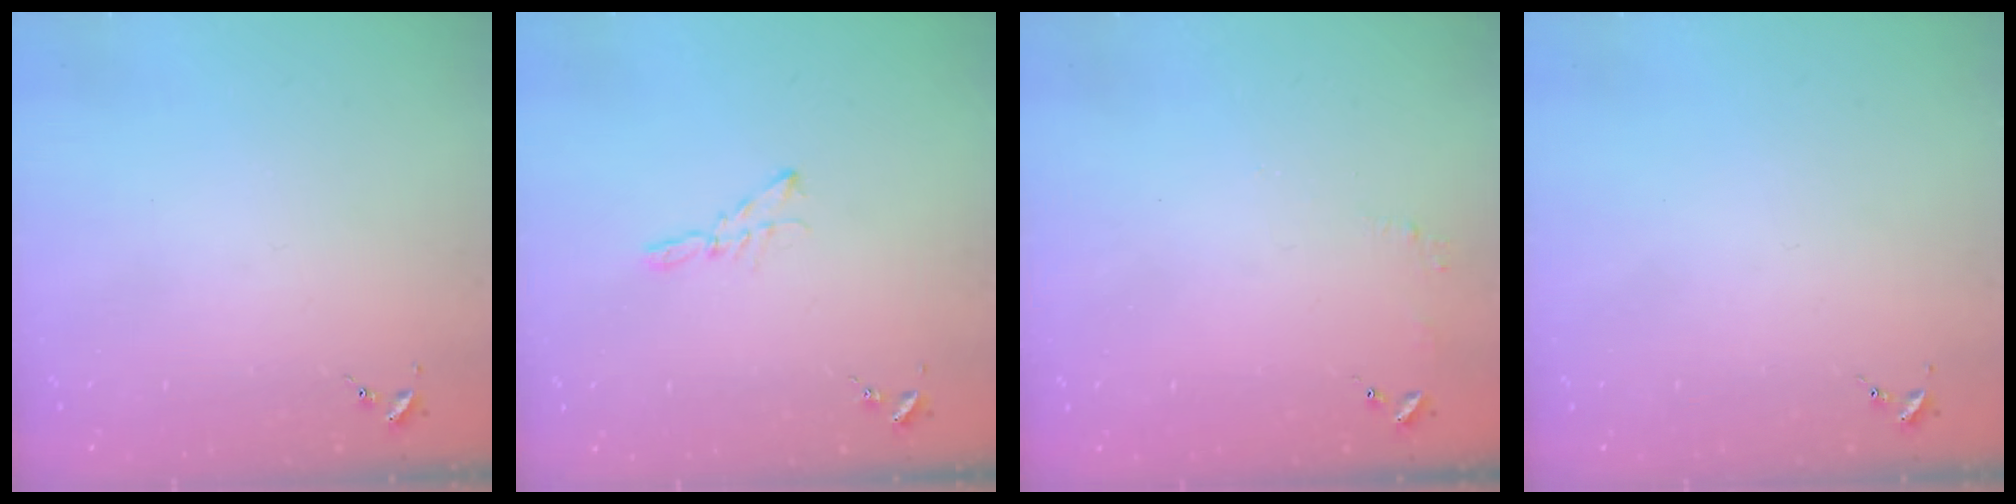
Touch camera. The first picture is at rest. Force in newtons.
{"total": 4.7, "press": 4.7, "slide": 0.1}
{"total": 4.8, "press": 4.8, "slide": 0.4}
{"total": 0.0}